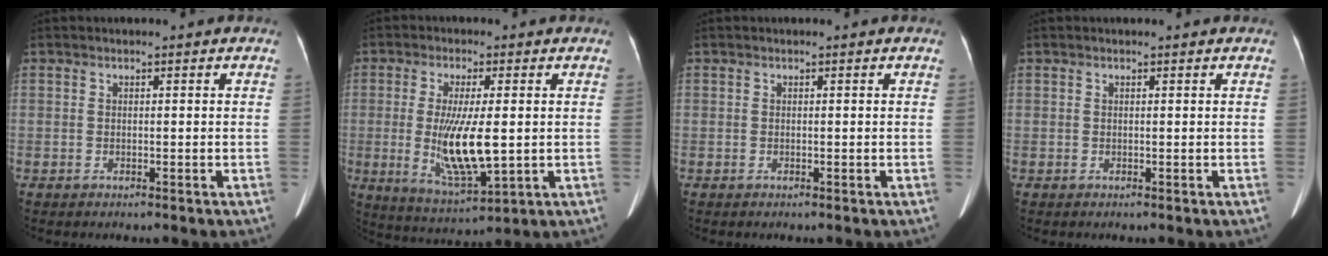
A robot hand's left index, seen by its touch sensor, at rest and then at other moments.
{"total": 10.6, "force": [-0.9, 2.4, 10.3], "torque": [-0.201, -0.023, -0.011]}
{"total": 0.0}
{"total": 0.0}